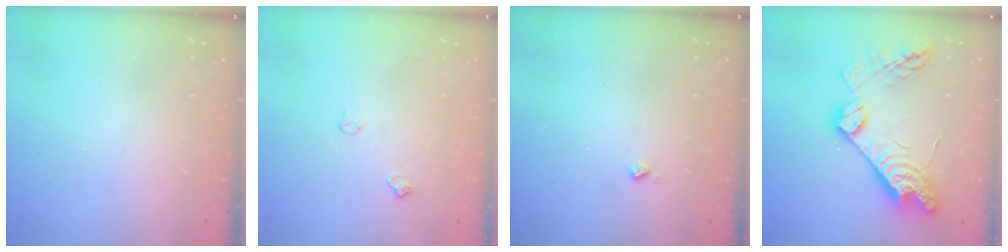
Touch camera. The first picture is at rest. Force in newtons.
{"total": 4.9, "press": 4.8, "slide": 0.7}
{"total": 2.7, "press": 2.7, "slide": 0.4}
{"total": 17.6, "press": 17.6, "slide": 1.3}